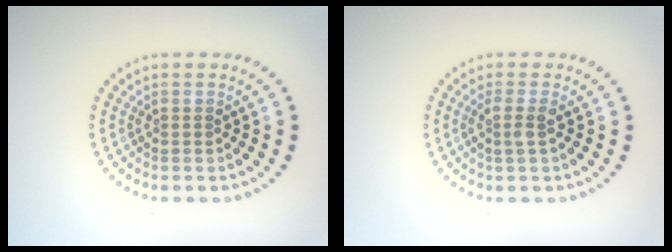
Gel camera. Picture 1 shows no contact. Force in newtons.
{"total": 1.5, "press": 1.2, "slide": 0.9}